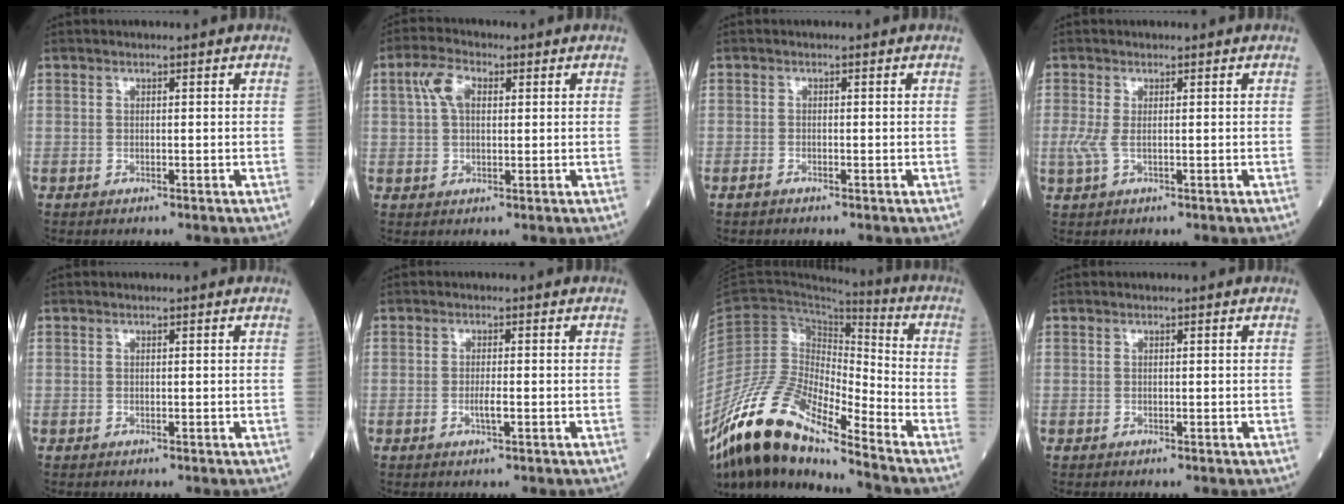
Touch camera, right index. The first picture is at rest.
{"total": 4.8, "force": [1.5, 2.5, 3.8], "torque": [-0.086, 0.017, 0.028]}
{"total": 0.7, "force": [-0.6, 0.1, 0.2], "torque": [-0.008, -0.001, -0.012]}
{"total": 2.0, "force": [-0.1, 0.6, 1.9], "torque": [-0.057, -0.007, -0.001]}
{"total": 0.0}
{"total": 1.8, "force": [-0.5, 0.1, 1.7], "torque": [-0.032, -0.001, -0.010]}
{"total": 16.4, "force": [-12.5, 3.3, 10.1], "torque": [-0.199, 0.012, -0.232]}
{"total": 0.0}